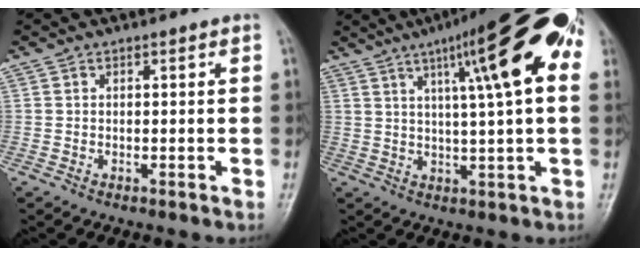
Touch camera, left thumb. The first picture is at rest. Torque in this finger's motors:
{"motor_torque": [2.51, 2.51, 2.01, -0.76, 0.38]}